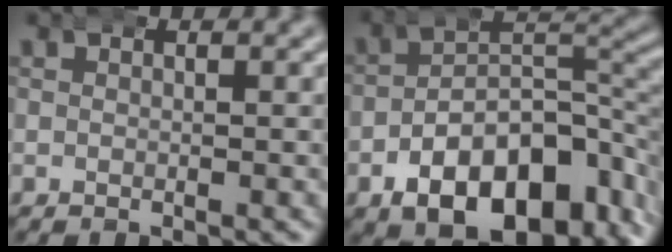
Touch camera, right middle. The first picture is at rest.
{"total": 13.2, "force": [-6.1, 7.6, 8.9], "torque": [-0.117, -0.027, -0.081]}